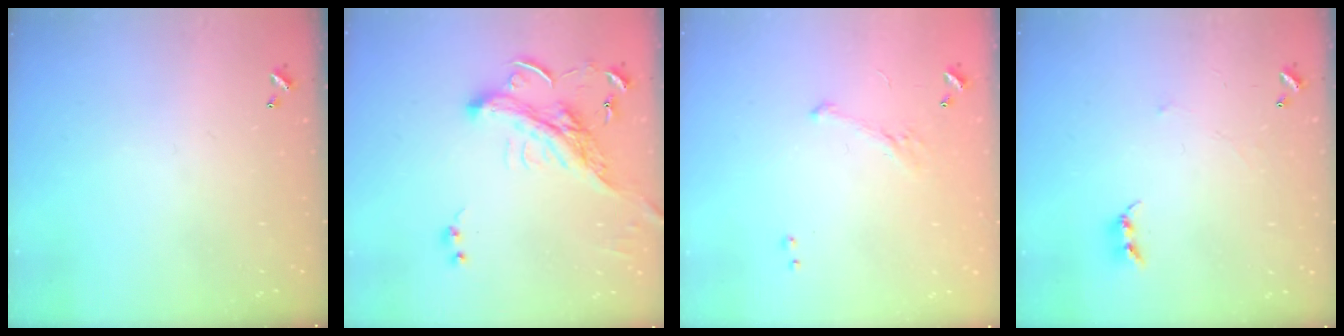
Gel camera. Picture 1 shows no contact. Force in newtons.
{"total": 3.9, "press": 3.7, "slide": 1.3}
{"total": 4.0, "press": 3.9, "slide": 1.0}
{"total": 2.4, "press": 2.4, "slide": 0.4}